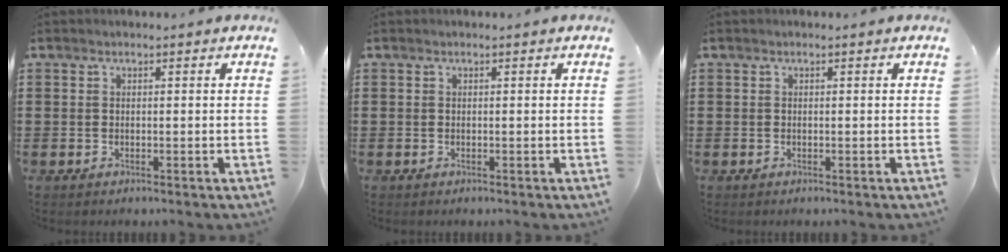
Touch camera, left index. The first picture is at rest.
{"total": 0.0}
{"total": 0.0}